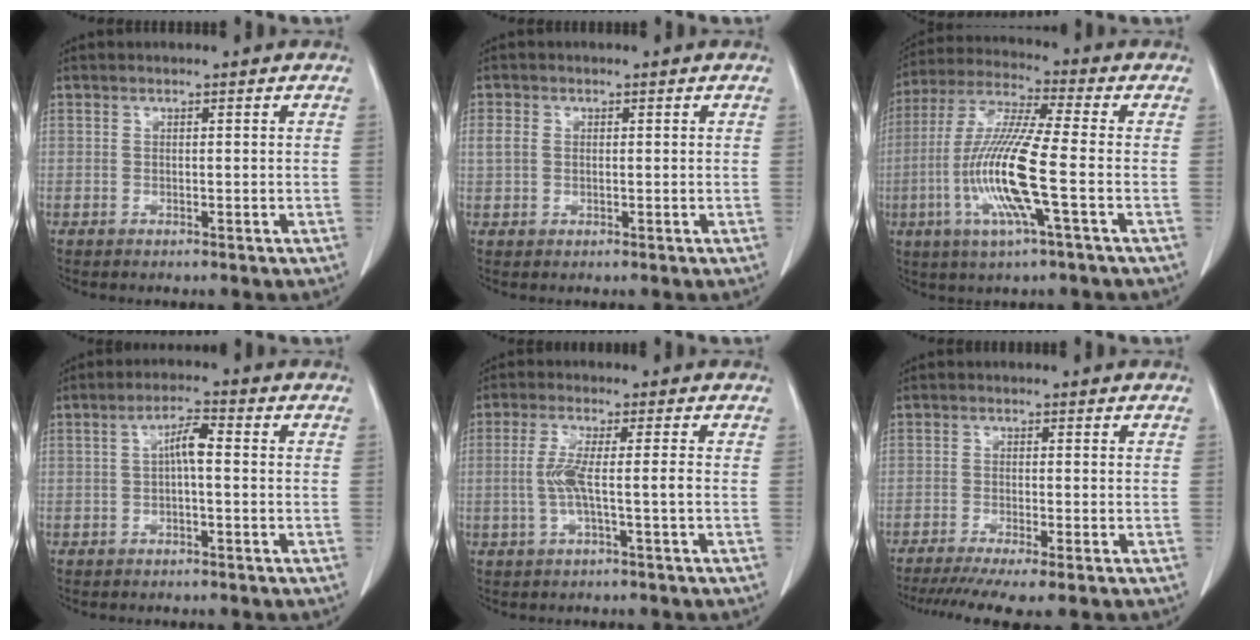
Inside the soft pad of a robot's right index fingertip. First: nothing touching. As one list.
[{"total": 2.1, "force": [0.4, 1.7, 1.2], "torque": [-0.035, 0.010, 0.010]}, {"total": 13.7, "force": [-3.3, 0.2, 13.4], "torque": [-0.282, -0.011, -0.073]}, {"total": 3.8, "force": [0.0, 0.7, 3.7], "torque": [-0.067, 0.011, -0.001]}, {"total": 4.9, "force": [-0.9, -0.3, 4.8], "torque": [-0.102, 0.002, -0.017]}, {"total": 8.6, "force": [-6.5, 0.2, 5.5], "torque": [-0.081, -0.016, -0.104]}]